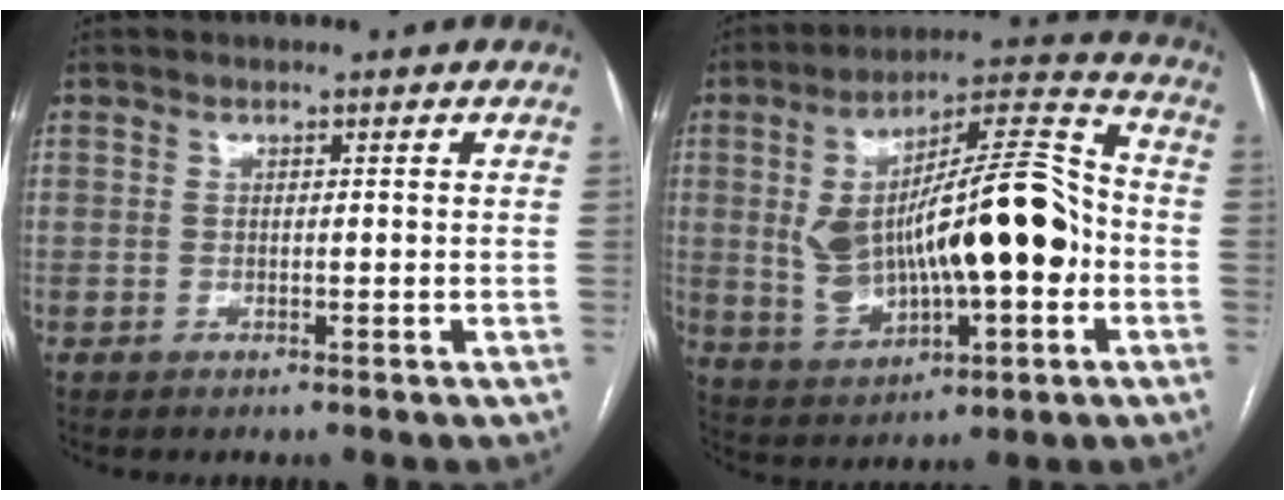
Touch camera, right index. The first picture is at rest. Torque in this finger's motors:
{"motor_torque": [1.88, -0.26, 0.60, 0.21]}